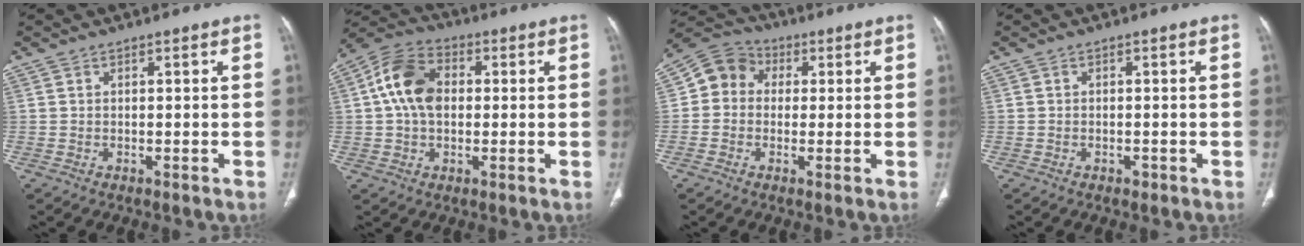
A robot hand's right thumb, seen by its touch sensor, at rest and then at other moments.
{"total": 11.4, "force": [1.3, 7.9, 8.1], "torque": [-0.146, 0.024, 0.016]}
{"total": 7.9, "force": [0.8, 7.1, 3.3], "torque": [-0.040, 0.021, -0.002]}
{"total": 0.9, "force": [-0.5, 0.6, 0.4], "torque": [-0.005, 0.001, -0.008]}